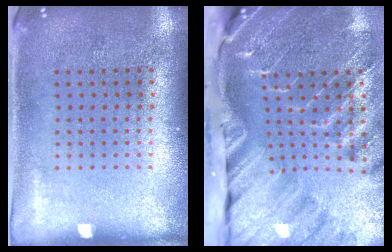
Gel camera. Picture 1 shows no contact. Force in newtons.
{"total": 4.2, "press": 3.2, "slide": 2.8}